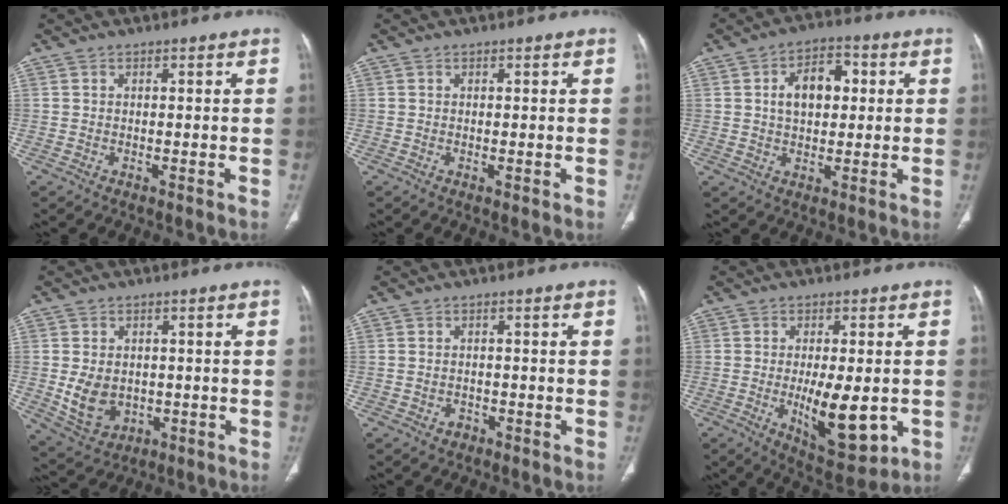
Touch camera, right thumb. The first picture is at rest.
{"total": 0.7, "force": [-0.1, 0.2, 0.7], "torque": [-0.016, -0.005, 0.001]}
{"total": 8.9, "force": [1.7, 5.7, 6.7], "torque": [-0.087, 0.013, 0.024]}
{"total": 7.8, "force": [-0.5, 6.0, 5.0], "torque": [-0.073, -0.004, 0.013]}
{"total": 1.4, "force": [-0.7, 1.1, 0.5], "torque": [-0.007, 0.009, -0.007]}
{"total": 12.7, "force": [-2.4, 5.2, 11.4], "torque": [-0.158, -0.020, -0.021]}